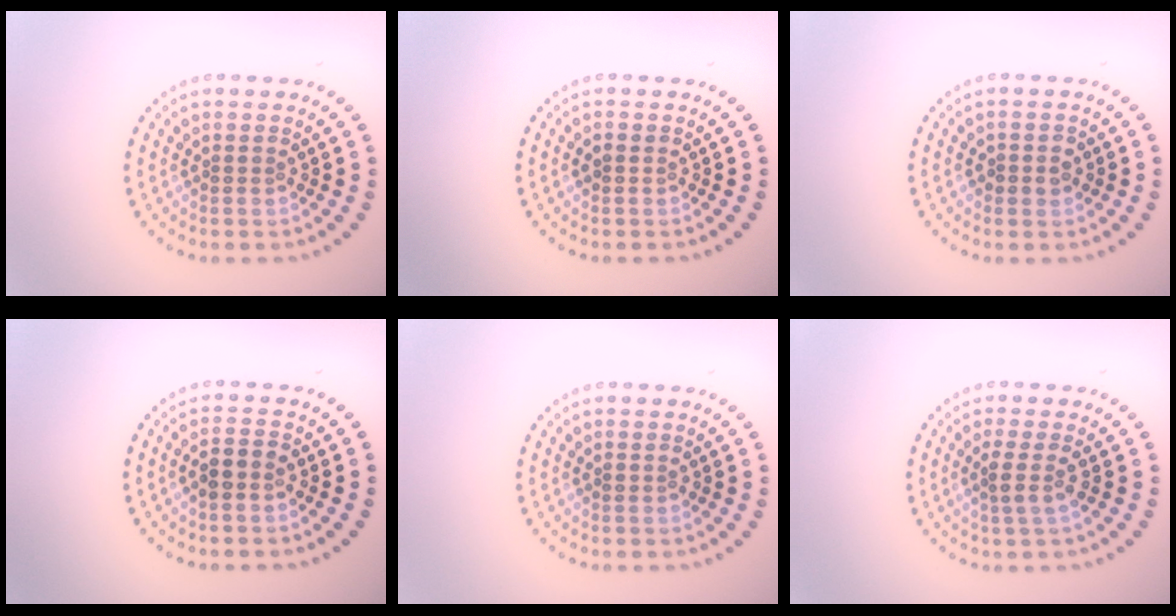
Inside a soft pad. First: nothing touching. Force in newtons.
{"total": 0.9, "press": 0.8, "slide": 0.1}
{"total": 1.6, "press": 1.6, "slide": 0.4}
{"total": 1.9, "press": 1.7, "slide": 0.7}
{"total": 0.5, "press": 0.5, "slide": 0.1}
{"total": 2.0, "press": 1.6, "slide": 1.1}